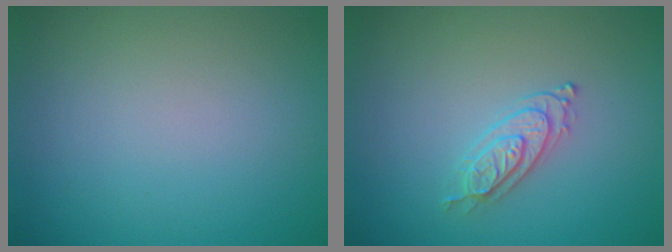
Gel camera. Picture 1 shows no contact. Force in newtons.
{"total": 2.2, "press": 2.0, "slide": 0.7}